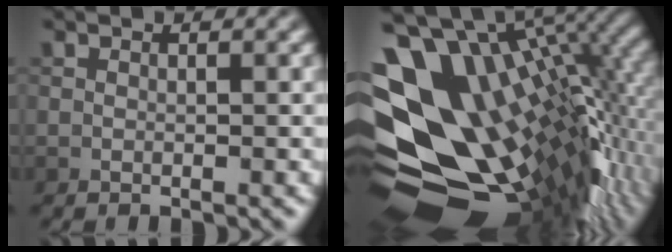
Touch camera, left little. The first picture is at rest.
{"total": 17.4, "force": [0.9, 10.4, 14.0], "torque": [-0.235, -0.012, 0.035]}